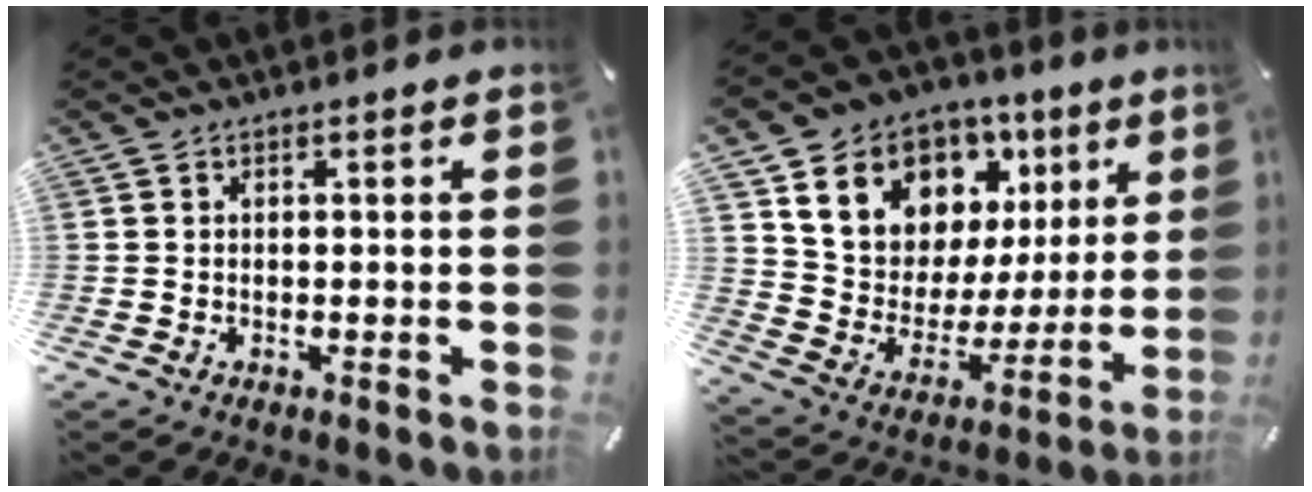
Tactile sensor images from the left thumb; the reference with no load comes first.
{"total": 14.1, "force": [8.2, 10.6, 4.3], "torque": [-0.078, -0.066, 0.156]}